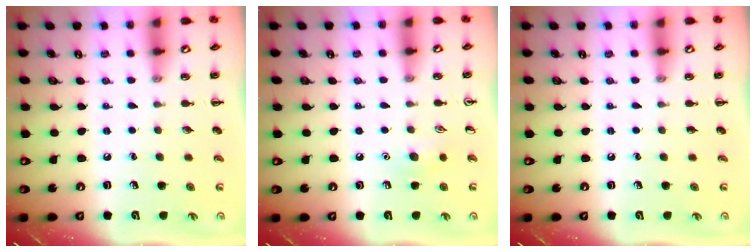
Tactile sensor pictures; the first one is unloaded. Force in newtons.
{"total": 6.8, "press": 6.6, "slide": 1.6}
{"total": 0.0}